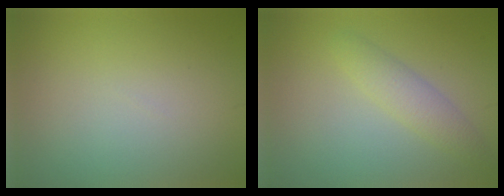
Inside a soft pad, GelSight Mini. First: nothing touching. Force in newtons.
{"total": 2.3, "press": 2.3, "slide": 0.1}